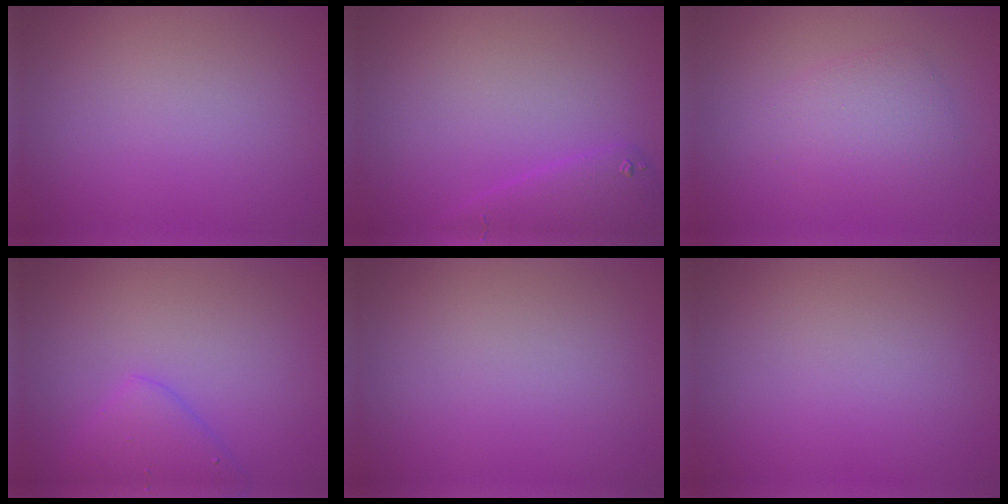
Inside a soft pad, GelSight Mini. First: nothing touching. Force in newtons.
{"total": 2.9, "press": 2.9, "slide": 0.2}
{"total": 2.8, "press": 2.8, "slide": 0.2}
{"total": 3.0, "press": 3.0, "slide": 0.1}
{"total": 0.0}
{"total": 0.0}